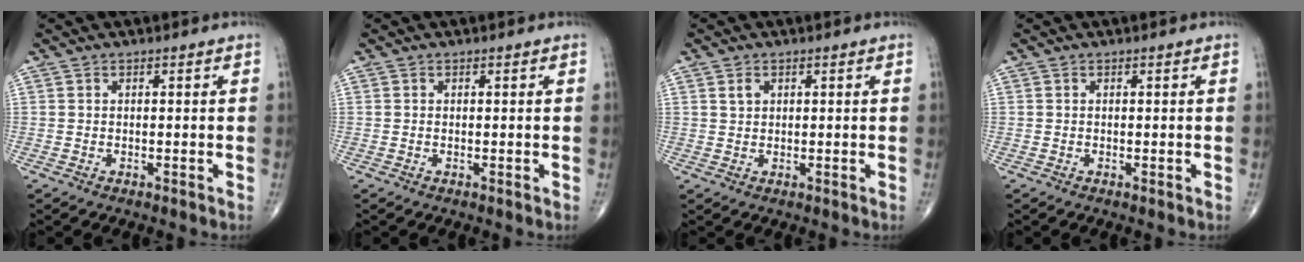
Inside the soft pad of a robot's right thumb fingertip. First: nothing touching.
{"total": 0.0}
{"total": 1.7, "force": [0.8, 1.3, 0.9], "torque": [-0.012, -0.001, 0.015]}
{"total": 0.0}